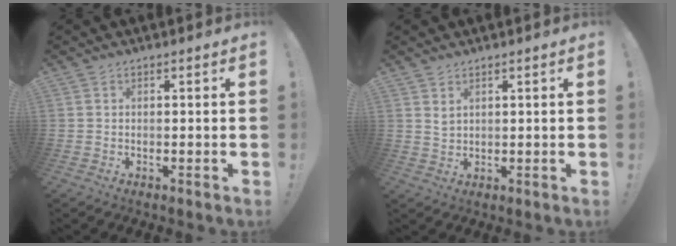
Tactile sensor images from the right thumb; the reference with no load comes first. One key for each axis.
{"total": 2.0, "fx": 1.5, "fy": 0.9, "fz": 1.1, "tx": -0.017, "ty": -0.008, "tz": 0.027}